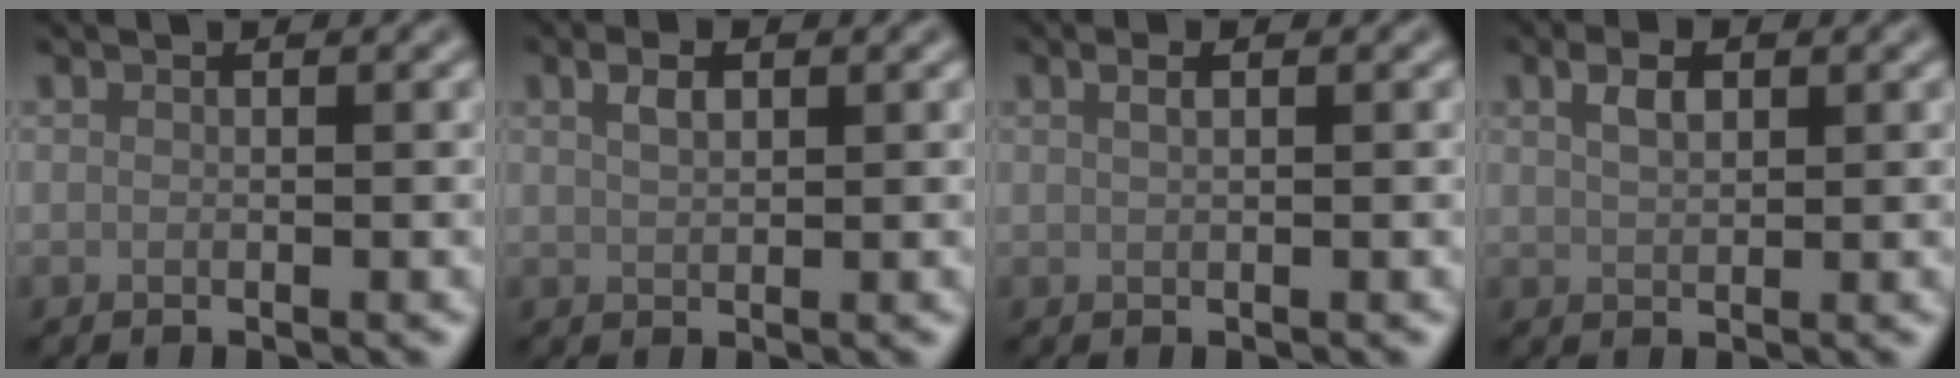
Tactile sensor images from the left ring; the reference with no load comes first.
{"total": 1.9, "force": [0.8, 0.9, 1.4], "torque": [-0.031, 0.004, 0.017]}
{"total": 1.7, "force": [0.9, 0.7, 1.3], "torque": [-0.013, -0.002, 0.006]}
{"total": 2.2, "force": [0.9, 1.2, 1.6], "torque": [-0.038, 0.004, 0.019]}